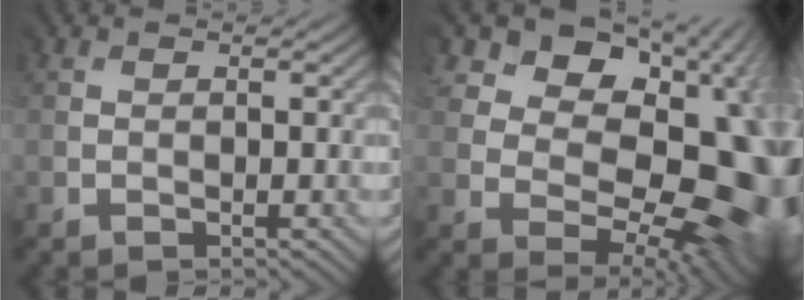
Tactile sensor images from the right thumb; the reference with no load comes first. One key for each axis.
{"total": 14.8, "fx": 4.5, "fy": 10.4, "fz": 9.5, "tx": -0.109, "ty": 0.015, "tz": 0.086}